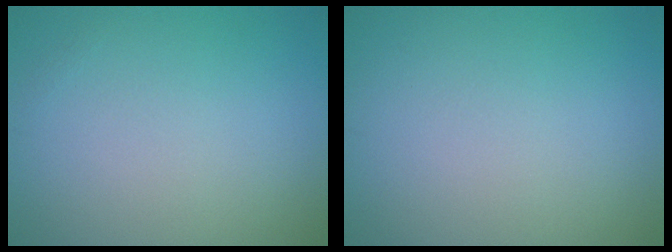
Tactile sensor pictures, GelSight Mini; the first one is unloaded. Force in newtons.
{"total": 0.0}